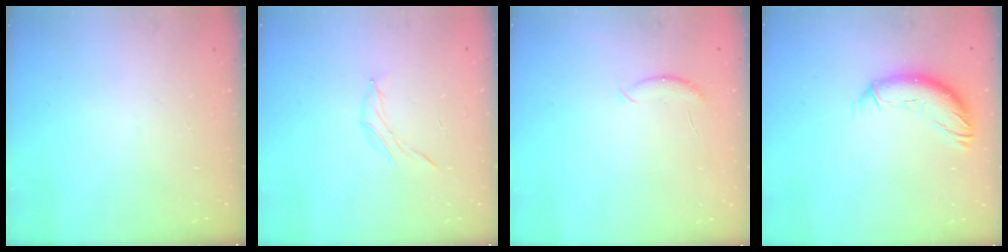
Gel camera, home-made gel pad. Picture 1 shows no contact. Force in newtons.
{"total": 4.5, "press": 4.4, "slide": 1.2}
{"total": 5.8, "press": 5.8, "slide": 0.5}
{"total": 11.8, "press": 11.7, "slide": 1.9}